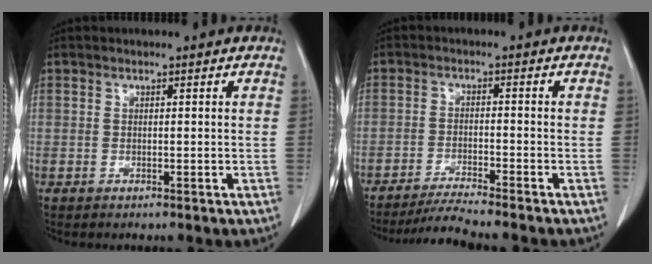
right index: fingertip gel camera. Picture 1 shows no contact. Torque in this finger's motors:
{"motor_torque": [0.64, -0.91, 0.07, 0.01]}